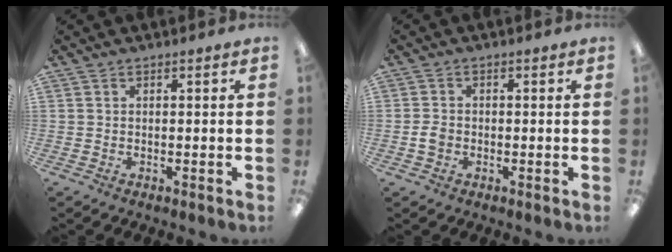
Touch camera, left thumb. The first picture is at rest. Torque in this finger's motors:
{"motor_torque": [-0.21, 0.24, -0.22, 0.46, 0.01]}